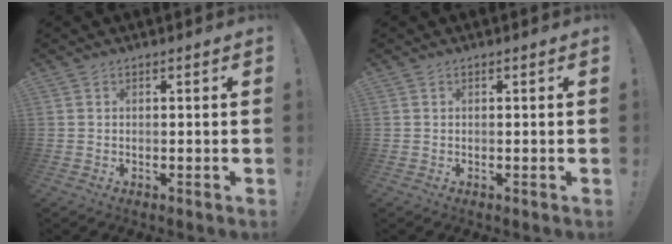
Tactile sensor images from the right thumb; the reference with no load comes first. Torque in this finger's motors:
{"motor_torque": [-0.01, 0.02, -0.10, 0.08, 0.04]}